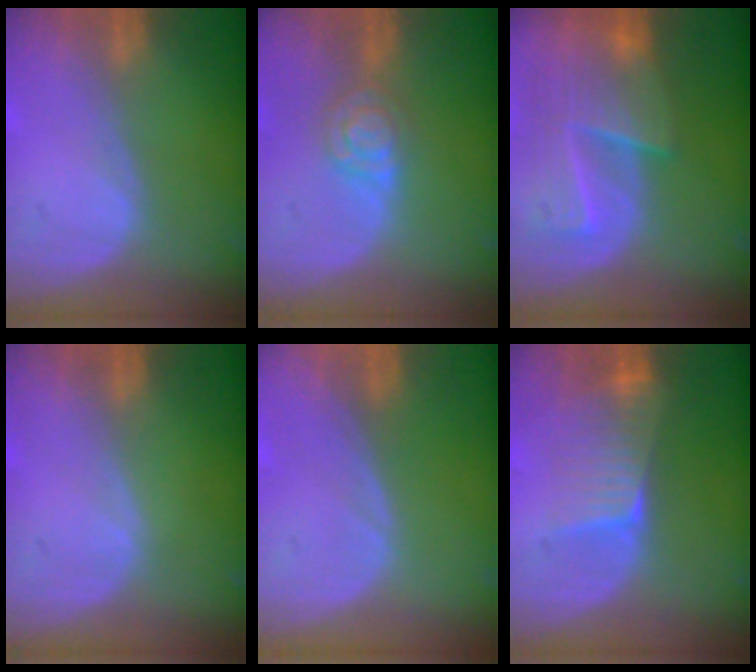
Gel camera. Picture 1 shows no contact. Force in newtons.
{"total": 4.8, "press": 4.1, "slide": 2.4}
{"total": 9.3, "press": 8.3, "slide": 4.2}
{"total": 0.0}
{"total": 0.0}
{"total": 6.5, "press": 6.1, "slide": 2.4}